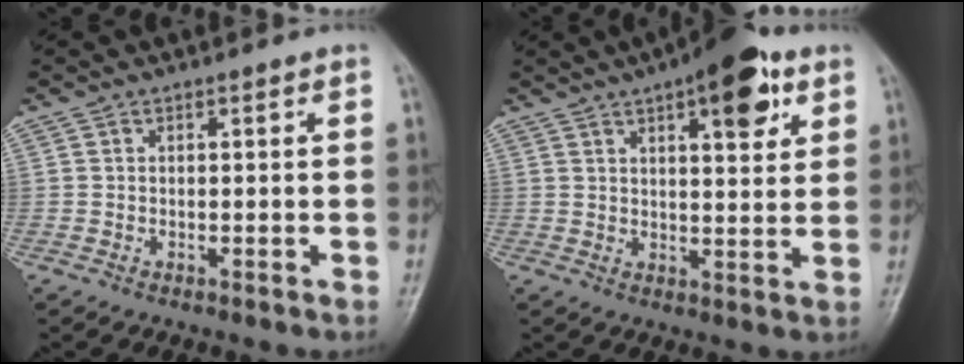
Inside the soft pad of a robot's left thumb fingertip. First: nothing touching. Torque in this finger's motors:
{"motor_torque": [1.40, 1.20, 0.82, -1.01, 0.12]}